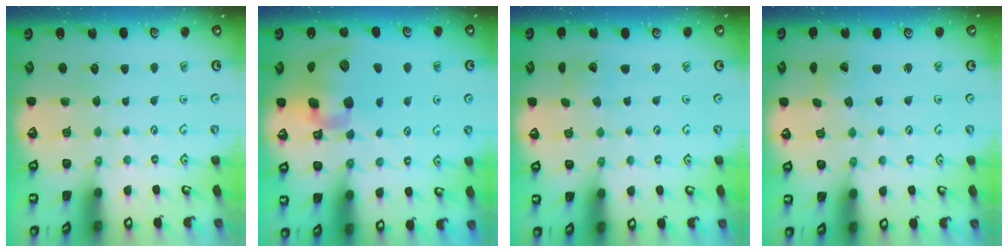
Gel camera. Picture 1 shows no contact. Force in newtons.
{"total": 15.7, "press": 15.4, "slide": 2.8}
{"total": 2.3, "press": 2.3, "slide": 0.1}
{"total": 2.6, "press": 2.6, "slide": 0.1}